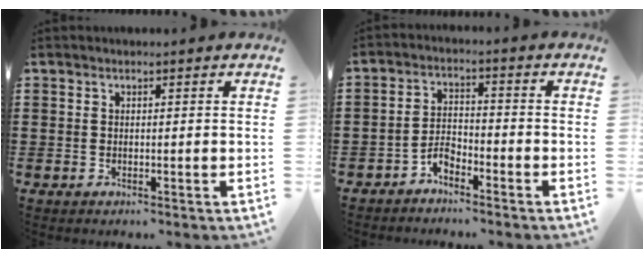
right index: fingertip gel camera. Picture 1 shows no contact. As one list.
[{"total": 3.1, "force": [-2.6, 1.3, 1.2], "torque": [-0.027, 0.009, -0.053]}]